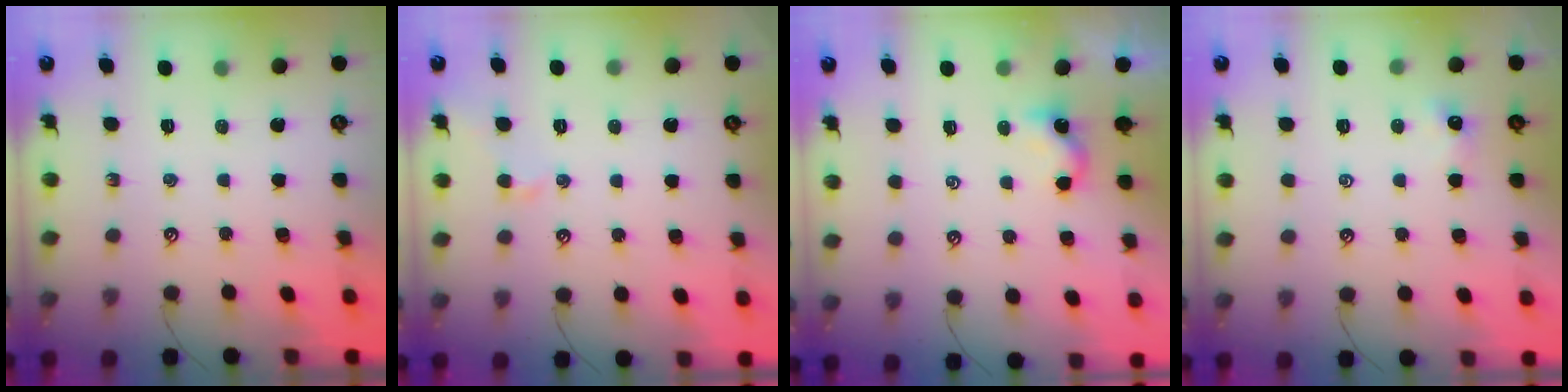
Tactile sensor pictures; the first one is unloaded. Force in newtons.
{"total": 0.0}
{"total": 1.2, "press": 1.1, "slide": 0.3}
{"total": 0.0}